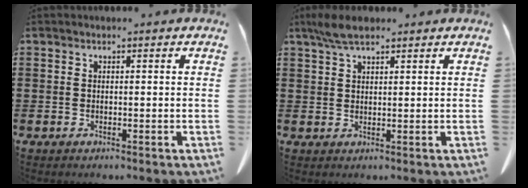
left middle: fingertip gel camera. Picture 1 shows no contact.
{"total": 3.9, "force": [2.6, 1.1, 2.6], "torque": [-0.058, 0.003, 0.049]}